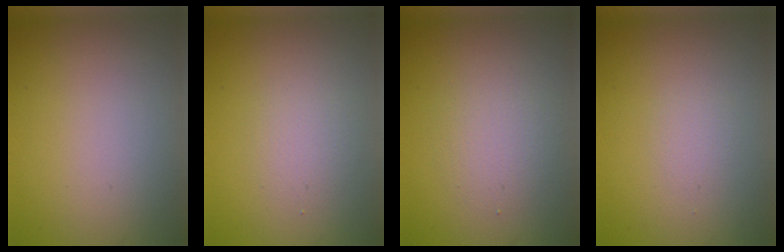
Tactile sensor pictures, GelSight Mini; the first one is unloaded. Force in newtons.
{"total": 1.8, "press": 1.8, "slide": 0.1}
{"total": 2.3, "press": 2.3, "slide": 0.2}
{"total": 0.7, "press": 0.7, "slide": 0.1}